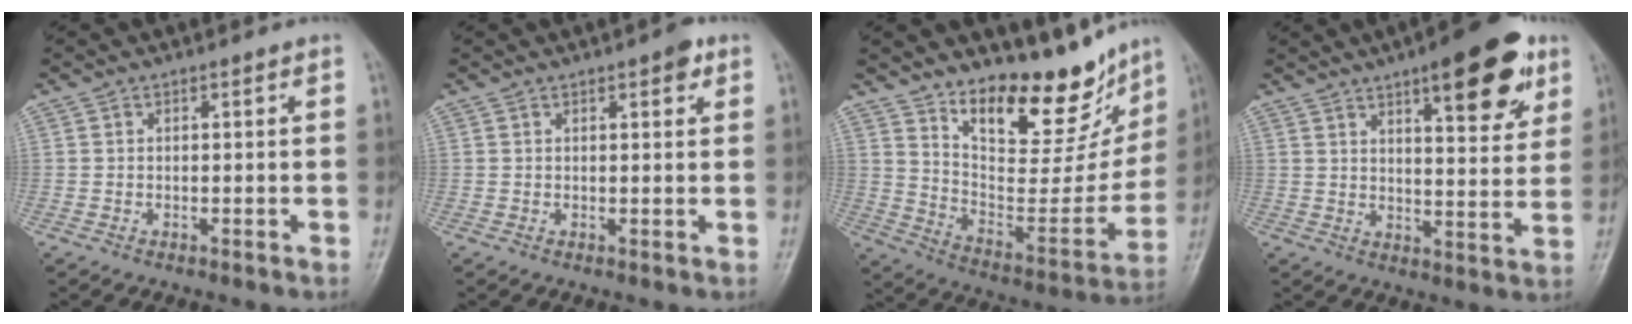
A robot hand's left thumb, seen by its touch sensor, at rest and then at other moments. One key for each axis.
{"total": 2.8, "fx": 1.5, "fy": 1.2, "fz": 2.1, "tx": -0.017, "ty": -0.002, "tz": 0.016}
{"total": 20.0, "fx": 15.5, "fy": 7.7, "fz": 10.1, "tx": -0.086, "ty": -0.106, "tz": 0.248}
{"total": 15.9, "fx": 8.7, "fy": 5.3, "fz": 12.2, "tx": -0.132, "ty": -0.032, "tz": 0.120}